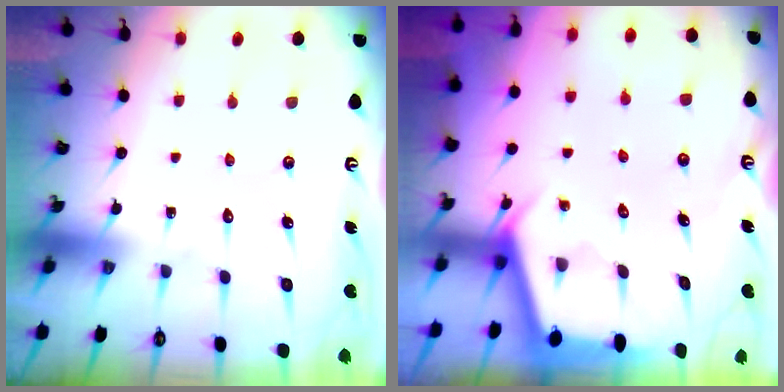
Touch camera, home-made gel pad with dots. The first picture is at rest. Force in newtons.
{"total": 2.8, "press": 2.8, "slide": 0.3}